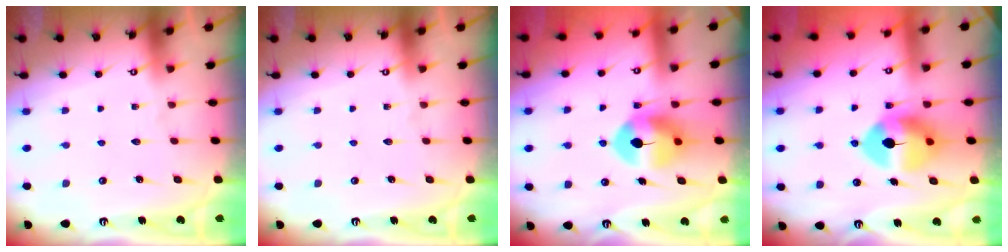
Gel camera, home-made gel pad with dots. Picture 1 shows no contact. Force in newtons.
{"total": 0.0}
{"total": 8.8, "press": 8.7, "slide": 1.2}
{"total": 11.2, "press": 11.1, "slide": 1.6}